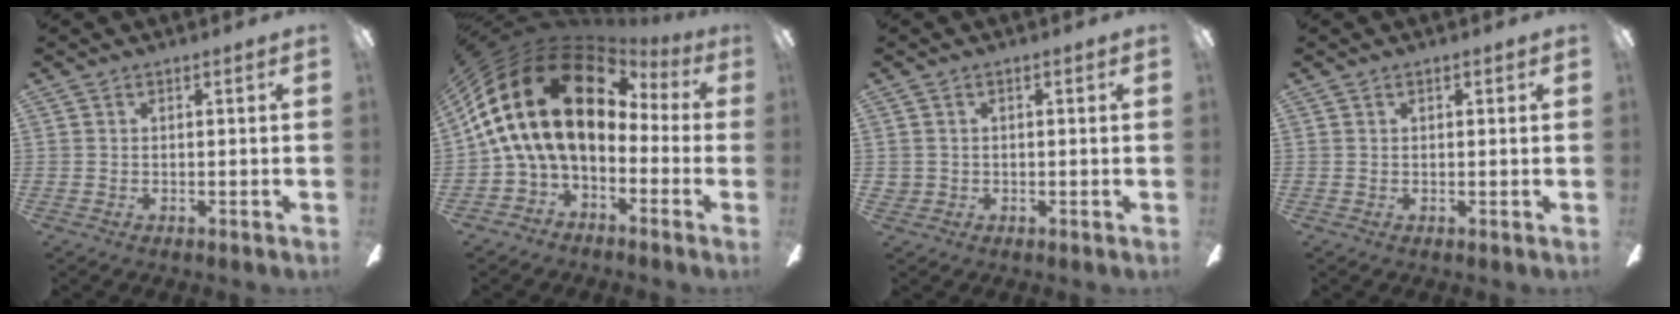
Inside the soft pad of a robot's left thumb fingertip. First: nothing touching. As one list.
[{"total": 23.4, "force": [4.9, 14.5, 17.7], "torque": [-0.372, -0.019, 0.087]}, {"total": 1.6, "force": [0.1, 1.6, 0.3], "torque": [-0.008, 0.006, 0.000]}, {"total": 0.7, "force": [0.3, 0.5, 0.3], "torque": [-0.008, 0.004, 0.006]}]